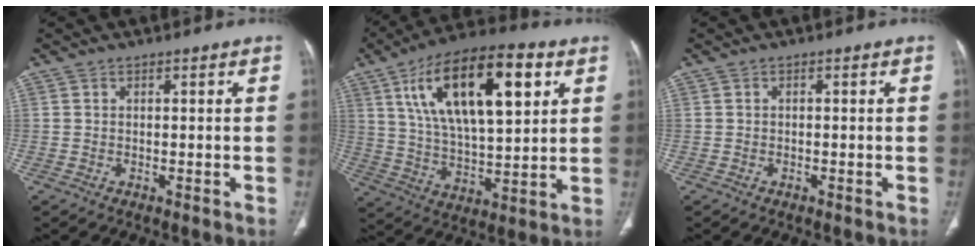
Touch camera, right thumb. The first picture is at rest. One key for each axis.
{"total": 23.6, "fx": 9.0, "fy": 9.8, "fz": 19.5, "tx": -0.314, "ty": -0.014, "tz": 0.153}
{"total": 0.0}